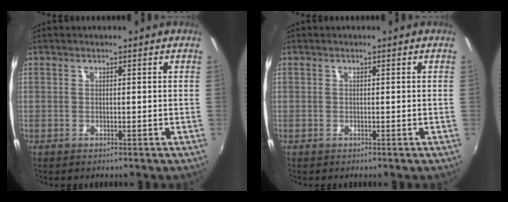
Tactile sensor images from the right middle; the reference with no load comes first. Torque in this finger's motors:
{"motor_torque": [0.66, -0.63, -0.11, -0.21]}